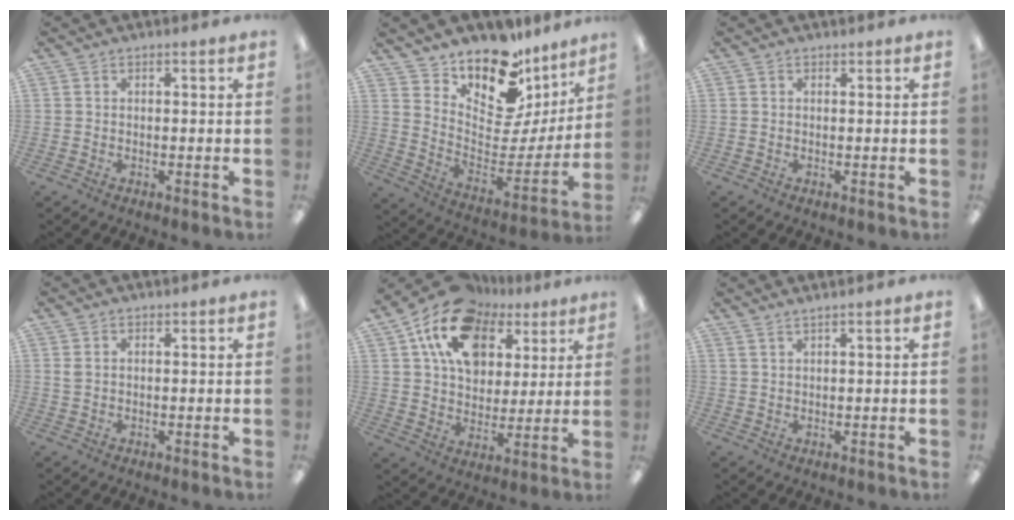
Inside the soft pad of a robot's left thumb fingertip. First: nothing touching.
{"total": 15.0, "force": [12.4, 6.6, 5.3], "torque": [-0.084, -0.122, 0.216]}
{"total": 0.0}
{"total": 1.3, "force": [0.7, 0.8, 0.8], "torque": [-0.020, 0.003, 0.012]}
{"total": 18.1, "force": [10.1, 12.0, 8.9], "torque": [-0.163, -0.040, 0.188]}
{"total": 1.5, "force": [1.4, -0.3, 0.4], "torque": [-0.010, -0.003, 0.027]}